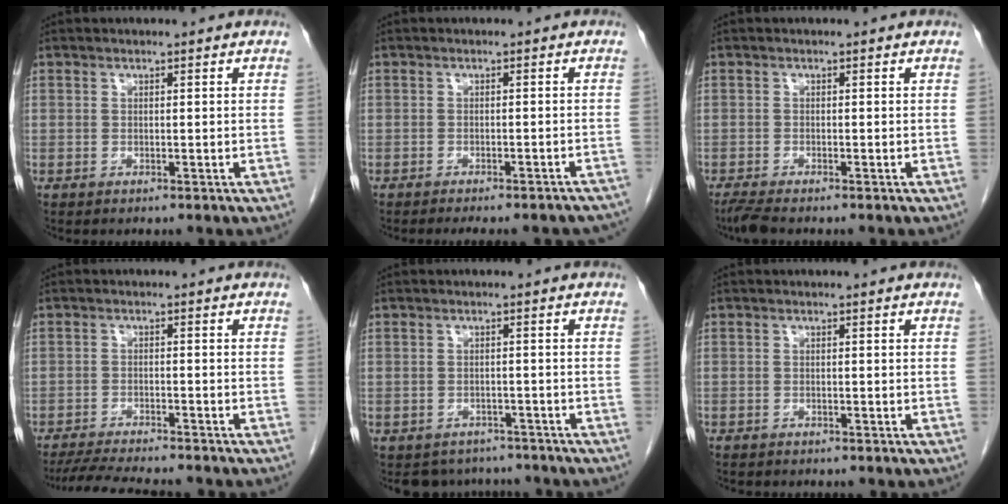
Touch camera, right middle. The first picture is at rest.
{"total": 13.2, "force": [-12.1, 2.7, 4.5], "torque": [-0.059, 0.000, -0.128]}
{"total": 2.3, "force": [-2.0, 0.1, 1.2], "torque": [-0.032, -0.009, -0.039]}
{"total": 10.4, "force": [-9.4, 0.9, 4.4], "torque": [-0.068, -0.014, -0.142]}
{"total": 6.0, "force": [-5.4, 2.5, 0.0], "torque": [0.010, 0.011, -0.068]}
{"total": 2.2, "force": [-1.9, 0.8, 0.8], "torque": [-0.018, -0.004, -0.022]}